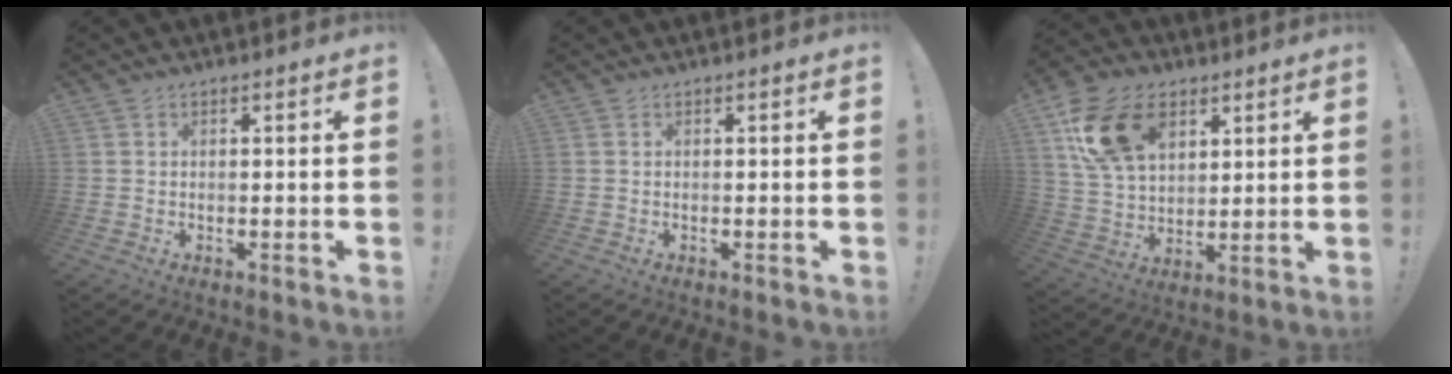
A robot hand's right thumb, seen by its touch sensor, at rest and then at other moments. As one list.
[{"total": 0.0}, {"total": 18.0, "force": [7.8, 12.0, 10.8], "torque": [-0.187, -0.020, 0.153]}]